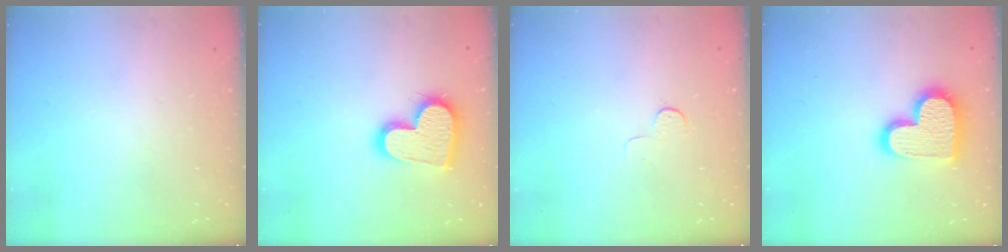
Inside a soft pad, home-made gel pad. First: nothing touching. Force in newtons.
{"total": 16.2, "press": 16.2, "slide": 1.2}
{"total": 3.0, "press": 3.0, "slide": 0.3}
{"total": 17.6, "press": 17.5, "slide": 1.3}